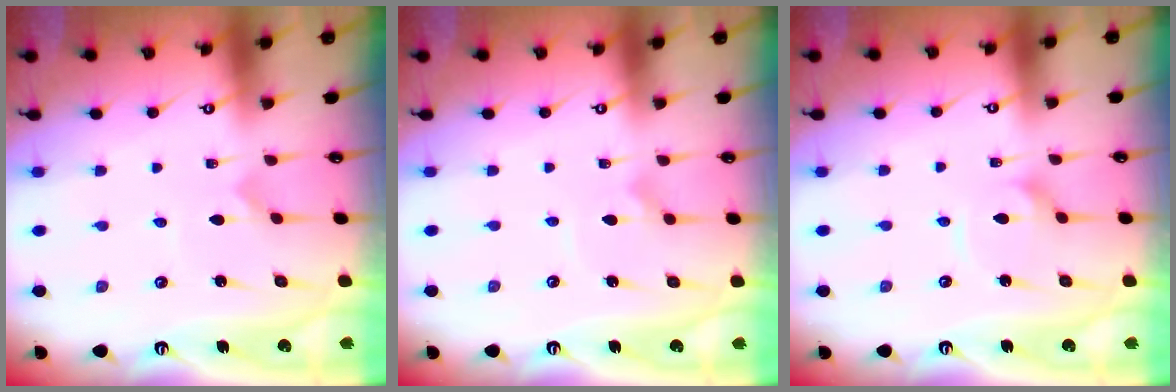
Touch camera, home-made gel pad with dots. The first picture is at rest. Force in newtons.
{"total": 2.3, "press": 2.3, "slide": 0.1}
{"total": 2.3, "press": 2.3, "slide": 0.3}